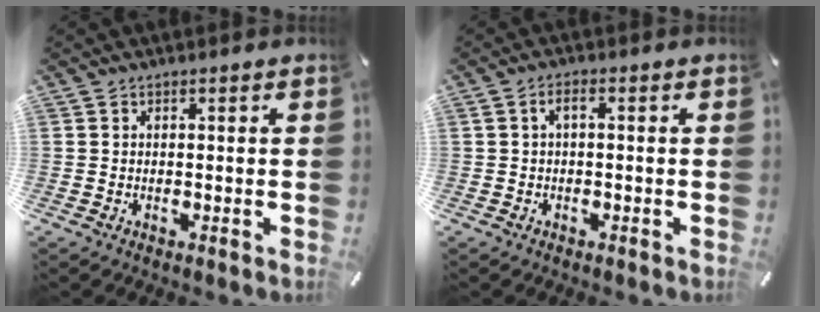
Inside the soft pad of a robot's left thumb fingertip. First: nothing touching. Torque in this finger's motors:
{"motor_torque": [-0.15, 0.71, 0.22, -0.28, 0.19]}